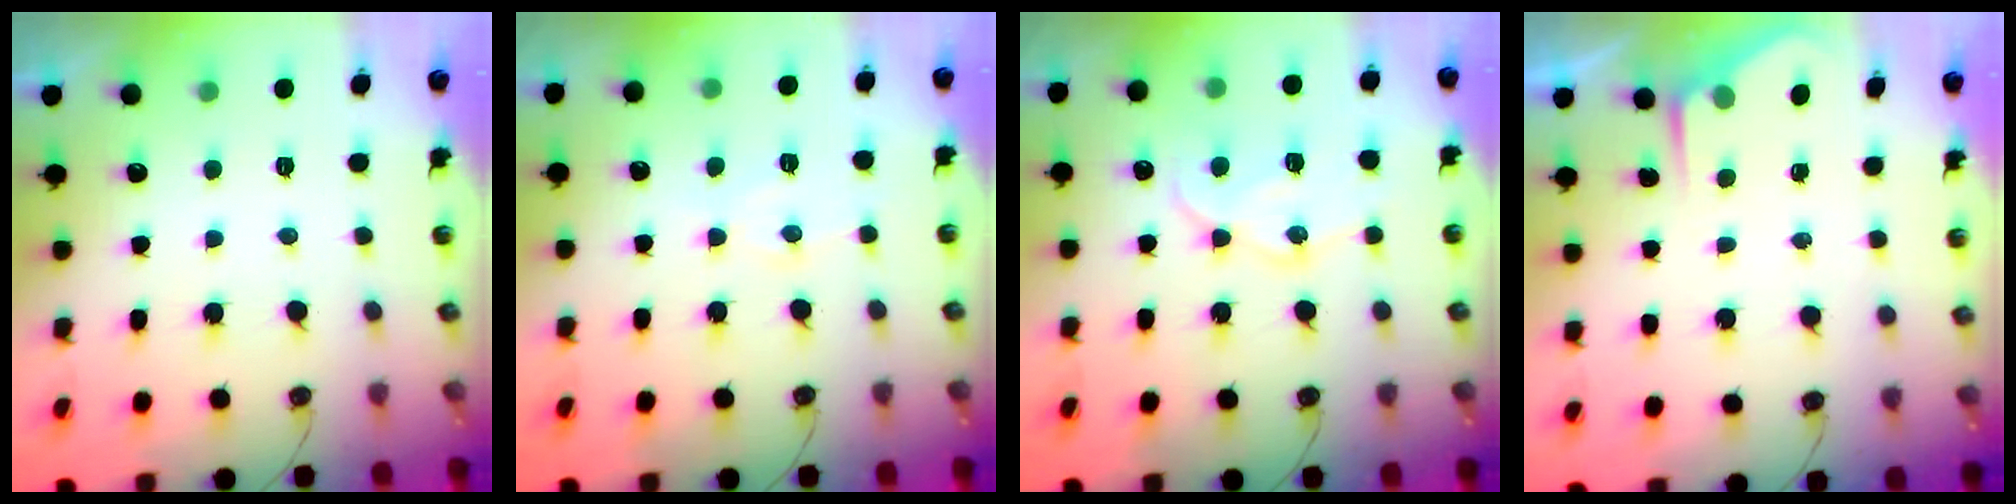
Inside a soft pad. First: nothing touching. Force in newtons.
{"total": 7.4, "press": 7.4, "slide": 0.4}
{"total": 13.5, "press": 13.5, "slide": 1.1}
{"total": 2.3, "press": 2.3, "slide": 0.3}